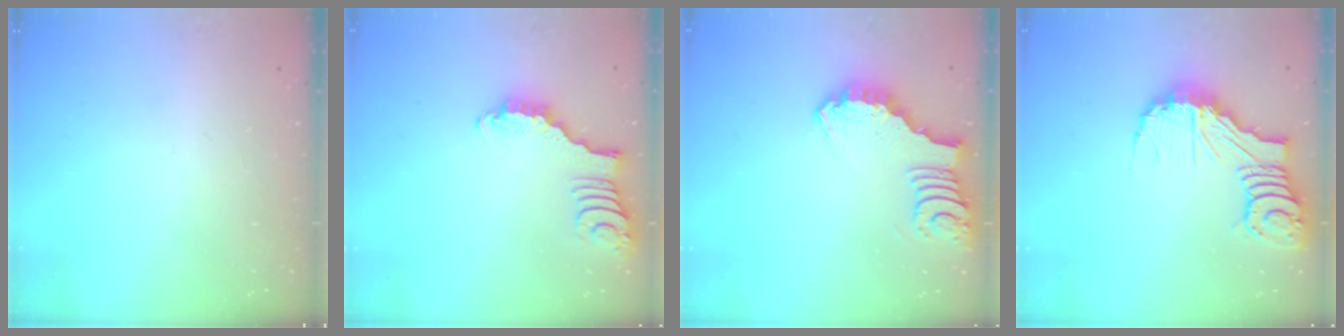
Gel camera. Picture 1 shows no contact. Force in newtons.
{"total": 2.9, "press": 2.8, "slide": 0.4}
{"total": 3.6, "press": 3.6, "slide": 0.1}
{"total": 12.4, "press": 12.3, "slide": 1.5}